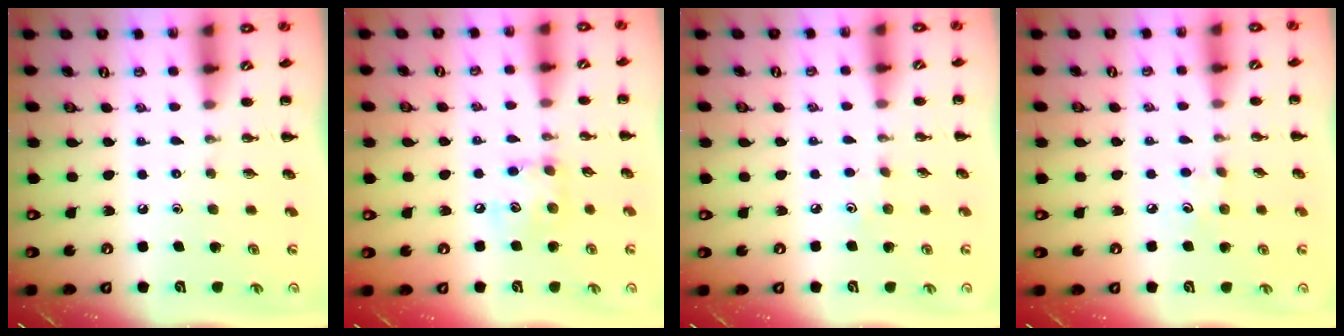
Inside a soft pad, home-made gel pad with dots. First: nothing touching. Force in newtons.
{"total": 9.2, "press": 9.2, "slide": 1.1}
{"total": 2.8, "press": 2.7, "slide": 0.8}
{"total": 5.4, "press": 5.2, "slide": 1.3}